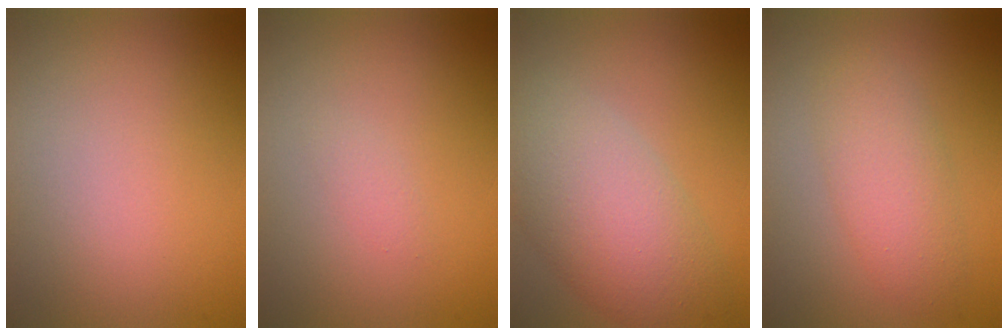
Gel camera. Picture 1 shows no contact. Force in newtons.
{"total": 0.7, "press": 0.7, "slide": 0.0}
{"total": 7.5, "press": 7.4, "slide": 0.6}
{"total": 3.6, "press": 3.6, "slide": 0.0}